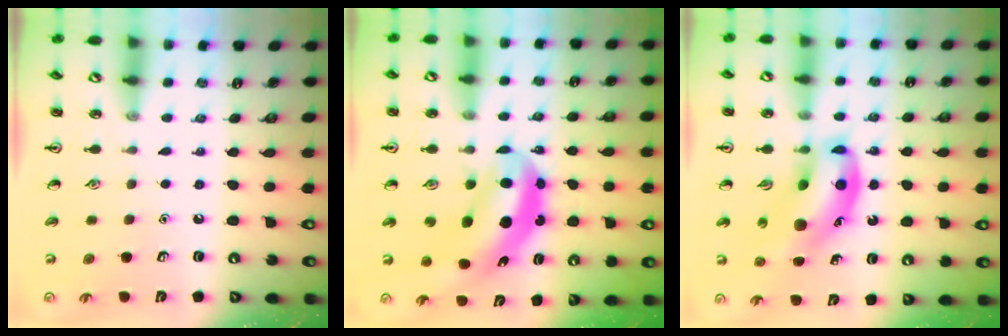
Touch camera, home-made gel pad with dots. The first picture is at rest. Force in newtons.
{"total": 7.7, "press": 7.4, "slide": 2.0}
{"total": 12.9, "press": 12.4, "slide": 3.5}